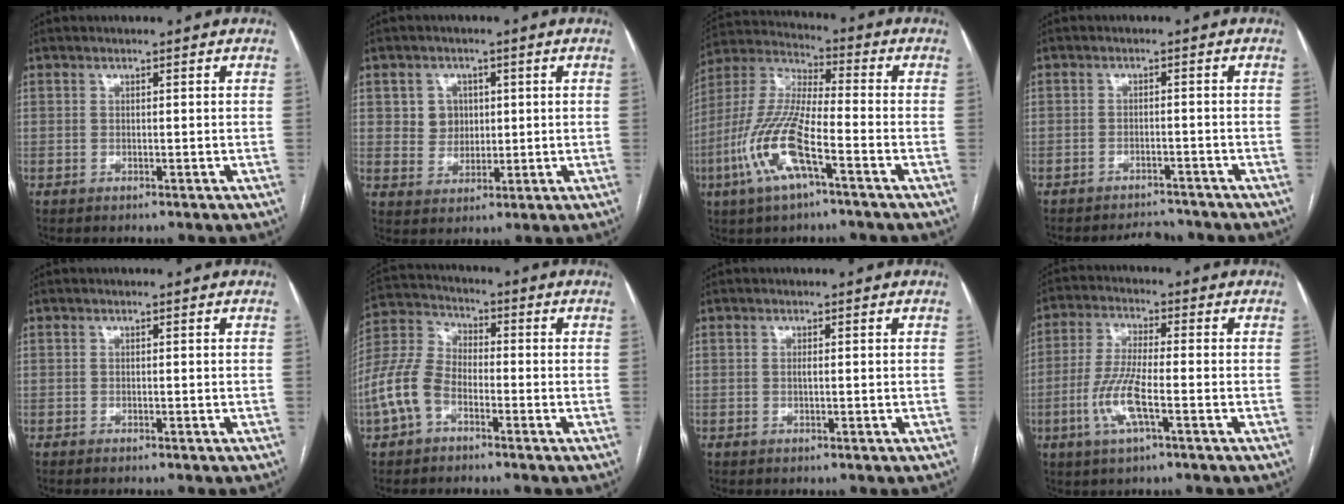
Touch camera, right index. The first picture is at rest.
{"total": 4.6, "force": [1.2, 4.3, 1.1], "torque": [-0.018, 0.011, 0.024]}
{"total": 14.0, "force": [-5.6, 3.0, 12.5], "torque": [-0.275, -0.005, -0.109]}
{"total": 5.0, "force": [-4.8, 1.5, 0.5], "torque": [-0.005, -0.002, -0.069]}
{"total": 1.2, "force": [-1.1, 0.0, 0.5], "torque": [-0.007, -0.001, -0.013]}
{"total": 8.5, "force": [-3.7, 5.0, 5.8], "torque": [-0.153, 0.018, -0.083]}
{"total": 0.5, "force": [0.0, 0.0, 0.5], "torque": [-0.011, 0.000, -0.001]}
{"total": 8.2, "force": [-2.8, 1.1, 7.6], "torque": [-0.161, -0.004, -0.057]}